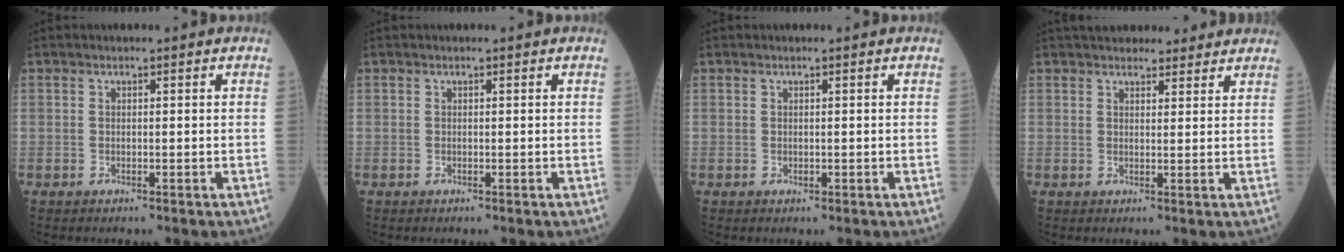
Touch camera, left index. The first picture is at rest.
{"total": 0.0}
{"total": 0.0}
{"total": 10.2, "force": [9.0, 3.4, 3.3], "torque": [-0.031, 0.025, 0.117]}